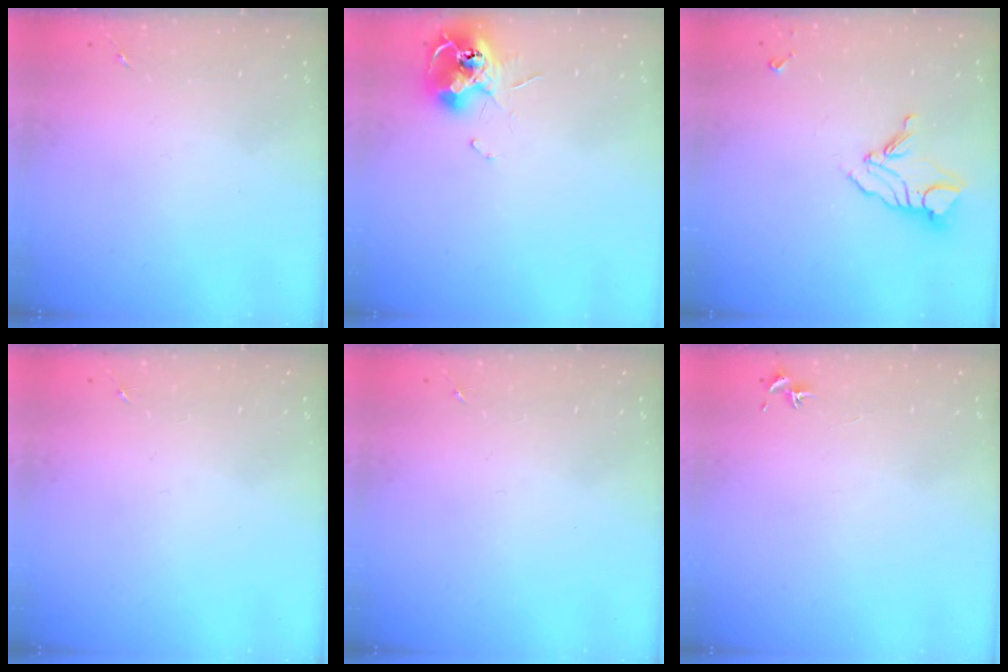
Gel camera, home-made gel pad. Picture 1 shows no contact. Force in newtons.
{"total": 12.0, "press": 11.9, "slide": 1.2}
{"total": 10.7, "press": 10.6, "slide": 1.0}
{"total": 0.0}
{"total": 0.0}
{"total": 0.7, "press": 0.7, "slide": 0.3}